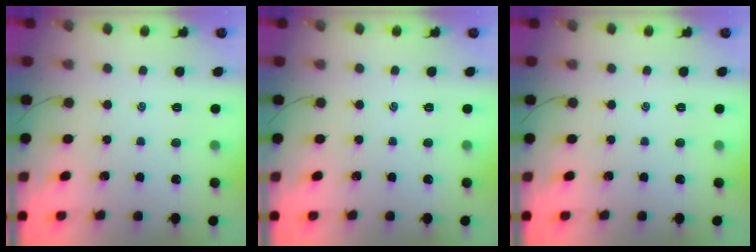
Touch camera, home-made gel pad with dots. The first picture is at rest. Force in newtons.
{"total": 0.0}
{"total": 0.0}